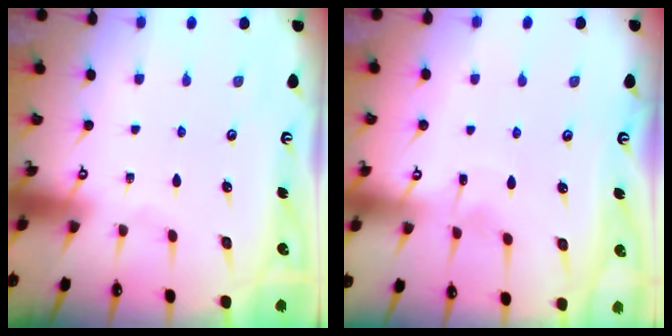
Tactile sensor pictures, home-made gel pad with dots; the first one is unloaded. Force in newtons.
{"total": 3.4, "press": 3.4, "slide": 0.4}